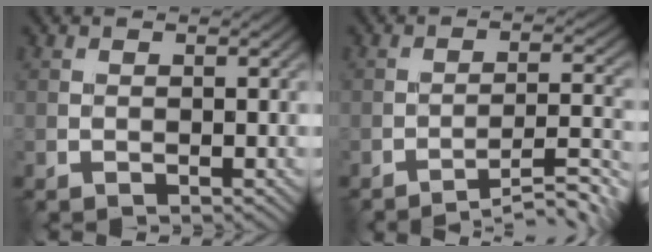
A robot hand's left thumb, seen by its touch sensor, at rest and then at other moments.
{"total": 7.6, "force": [-5.8, 0.9, 4.9], "torque": [-0.085, 0.017, -0.084]}